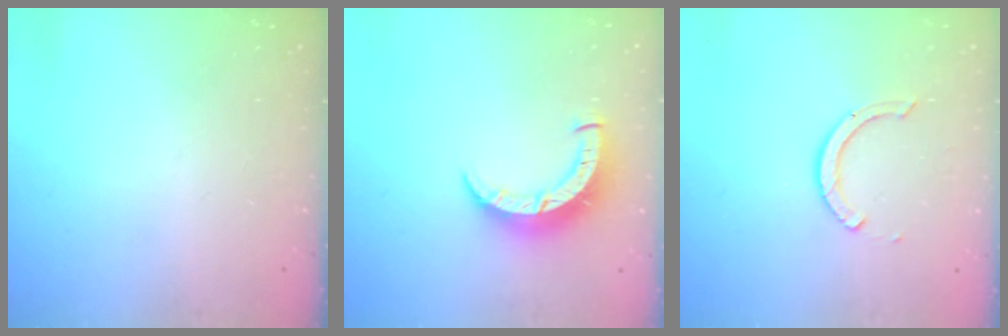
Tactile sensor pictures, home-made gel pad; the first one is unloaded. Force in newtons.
{"total": 8.3, "press": 8.3, "slide": 1.0}
{"total": 6.0, "press": 6.0, "slide": 0.5}